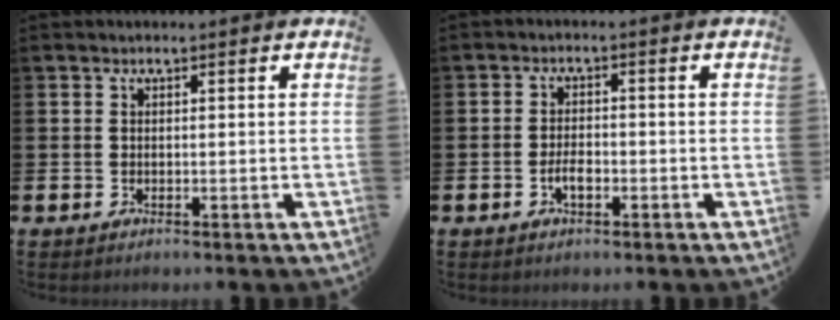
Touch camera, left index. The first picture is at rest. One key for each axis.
{"total": 2.4, "fx": -0.8, "fy": 1.2, "fz": 2.0, "tx": -0.036, "ty": 0.002, "tz": -0.016}